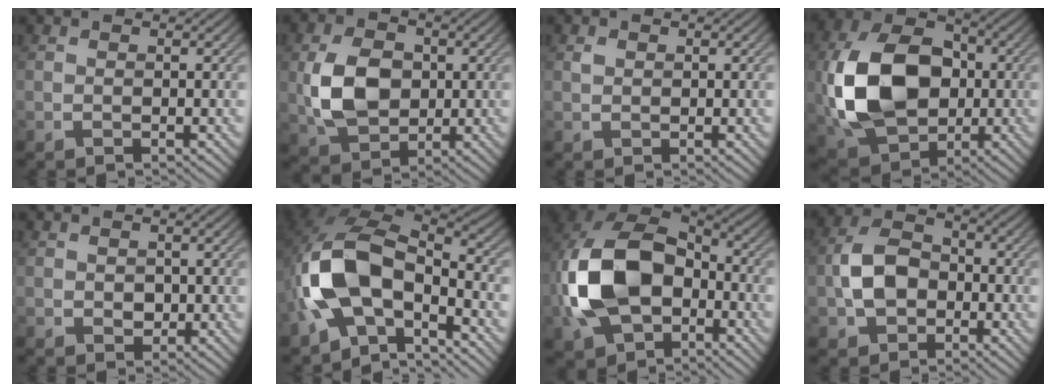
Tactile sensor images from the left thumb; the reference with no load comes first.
{"total": 8.5, "force": [0.1, 6.2, 5.8], "torque": [-0.137, -0.001, -0.002]}
{"total": 1.0, "force": [0.4, 0.9, 0.4], "torque": [-0.010, -0.001, 0.006]}
{"total": 15.7, "force": [-0.9, 11.4, 10.8], "torque": [-0.247, 0.011, -0.024]}
{"total": 1.4, "force": [0.1, 1.2, 0.7], "torque": [-0.020, -0.006, 0.003]}
{"total": 13.4, "force": [-4.2, 7.5, 10.3], "torque": [-0.225, -0.011, -0.091]}
{"total": 16.6, "force": [-3.2, 11.2, 11.7], "torque": [-0.285, -0.023, -0.064]}
{"total": 7.3, "force": [-1.8, 5.3, 4.7], "torque": [-0.098, 0.008, -0.045]}